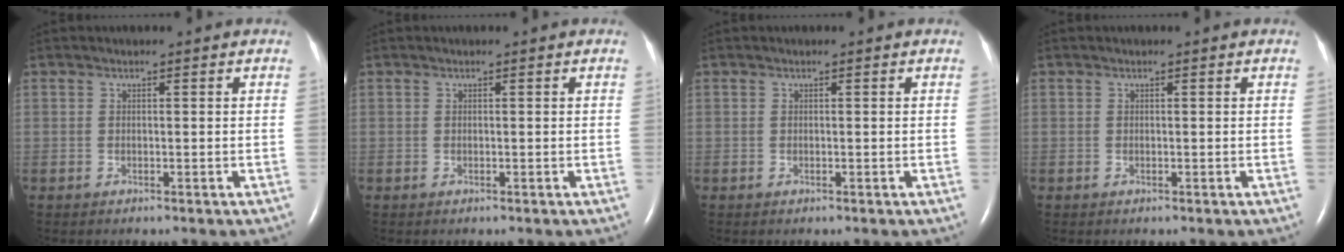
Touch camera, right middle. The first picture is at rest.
{"total": 0.0}
{"total": 0.0}
{"total": 0.0}